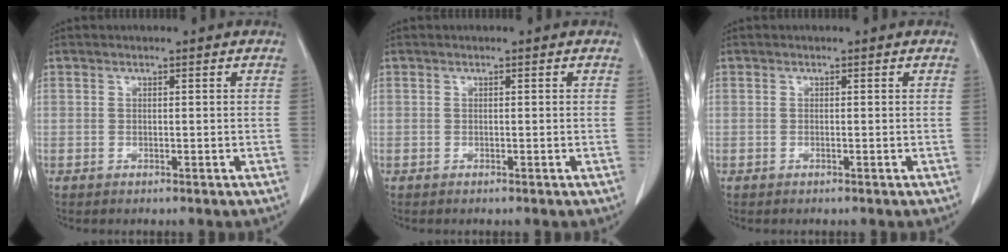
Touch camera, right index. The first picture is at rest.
{"total": 0.0}
{"total": 0.0}